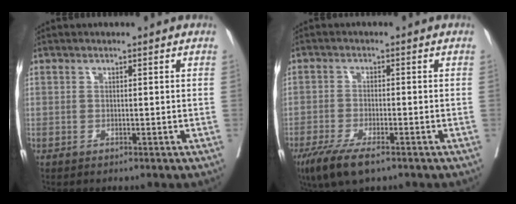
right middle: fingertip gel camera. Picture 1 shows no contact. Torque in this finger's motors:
{"motor_torque": [0.77, -0.70, 0.27, 0.10]}